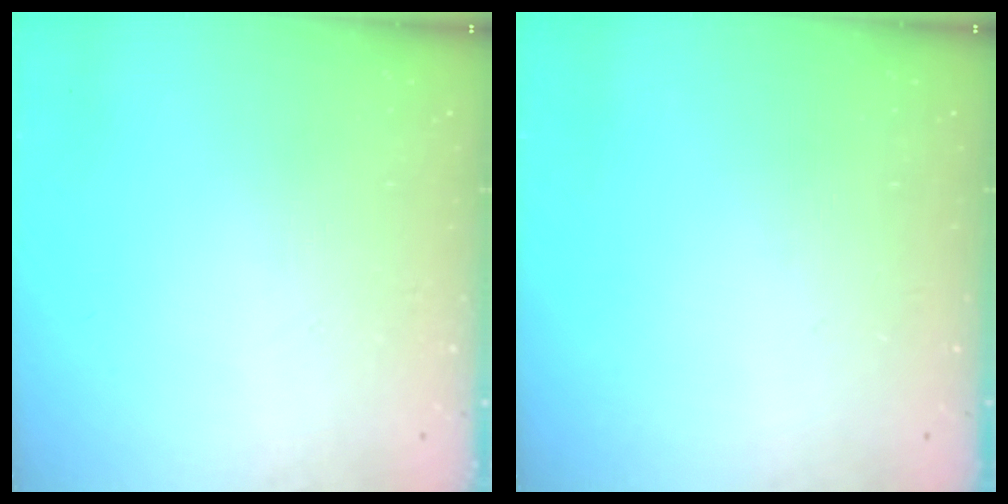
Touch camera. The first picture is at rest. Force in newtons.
{"total": 0.0}